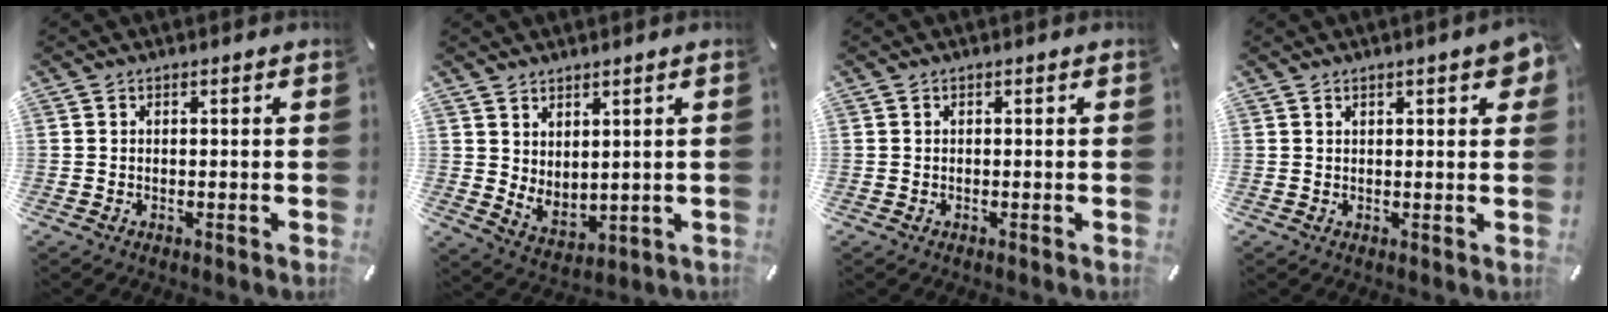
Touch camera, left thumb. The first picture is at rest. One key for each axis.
{"total": 4.4, "fx": 4.0, "fy": 1.9, "fz": 0.3, "tx": -0.013, "ty": -0.031, "tz": 0.076}
{"total": 0.0}
{"total": 3.9, "fx": 1.8, "fy": 1.1, "fz": 3.3, "tx": -0.050, "ty": -0.002, "tz": 0.028}